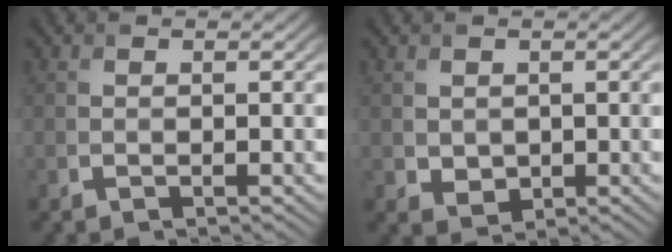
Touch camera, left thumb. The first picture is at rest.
{"total": 2.0, "force": [0.6, 1.7, 0.9], "torque": [-0.028, -0.007, 0.016]}